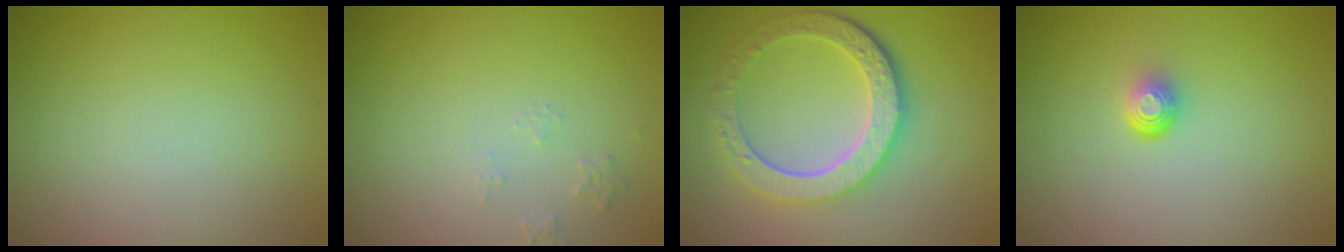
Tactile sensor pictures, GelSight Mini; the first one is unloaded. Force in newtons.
{"total": 1.1, "press": 1.1, "slide": 0.2}
{"total": 6.3, "press": 4.6, "slide": 4.2}
{"total": 1.5, "press": 0.9, "slide": 1.2}